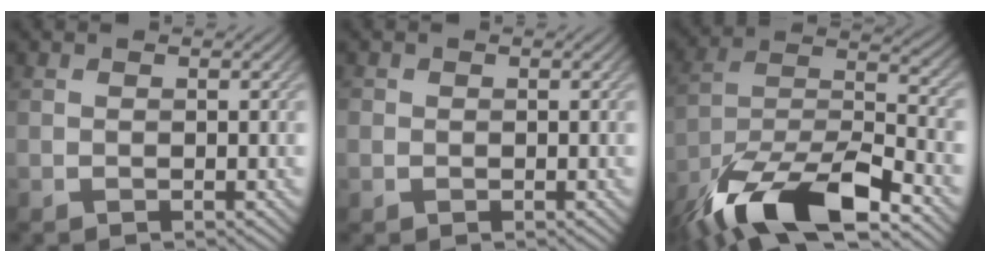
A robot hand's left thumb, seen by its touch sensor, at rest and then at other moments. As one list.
[{"total": 0.9, "force": [-0.2, 0.8, 0.1], "torque": [0.002, -0.004, -0.004]}, {"total": 16.3, "force": [-11.2, 5.1, 10.7], "torque": [-0.217, -0.014, -0.214]}]